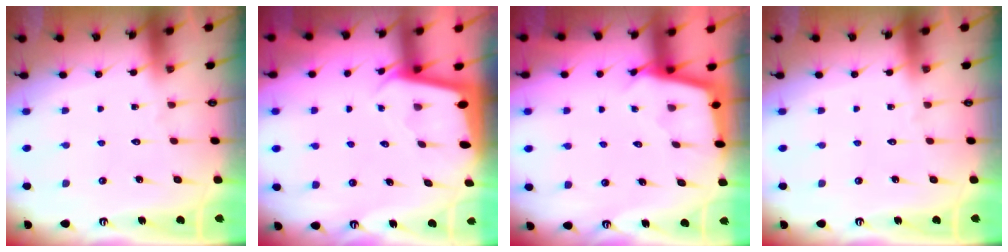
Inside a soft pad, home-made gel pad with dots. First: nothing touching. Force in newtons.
{"total": 2.0, "press": 2.0, "slide": 0.1}
{"total": 2.3, "press": 2.3, "slide": 0.2}
{"total": 0.0}